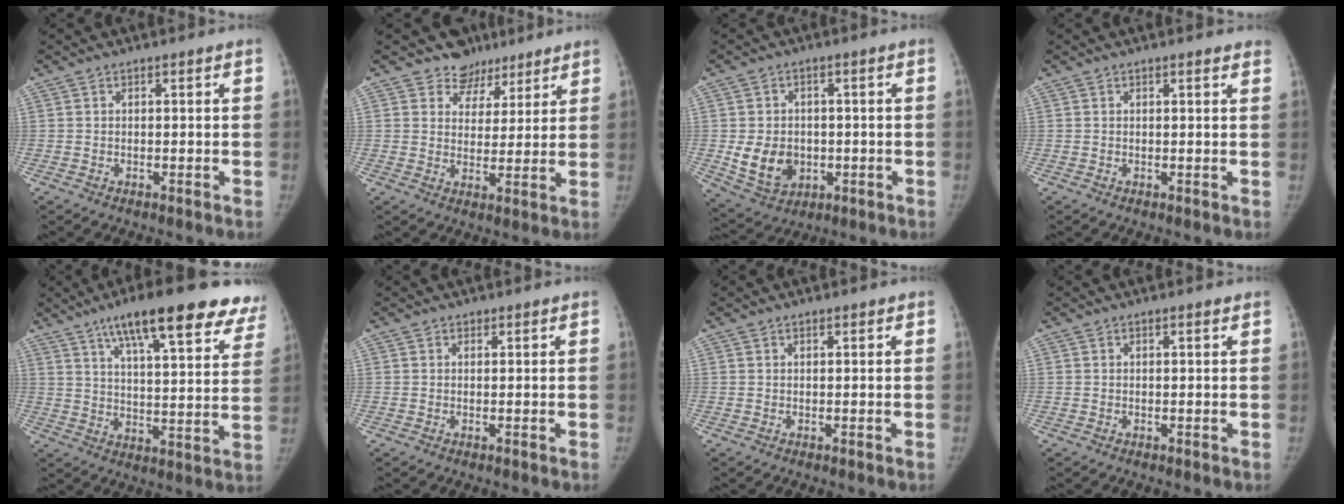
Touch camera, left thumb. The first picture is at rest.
{"total": 7.2, "force": [5.2, 4.9, -0.2], "torque": [0.038, -0.036, 0.073]}
{"total": 9.1, "force": [-1.1, 7.3, 5.3], "torque": [-0.067, -0.003, -0.001]}
{"total": 1.4, "force": [1.1, 0.4, 0.7], "torque": [-0.002, -0.001, 0.012]}
{"total": 23.9, "force": [16.0, 6.4, 16.6], "torque": [-0.197, -0.036, 0.218]}
{"total": 0.6, "force": [0.5, 0.4, 0.0], "torque": [0.003, -0.003, 0.006]}
{"total": 0.8, "force": [0.6, 0.4, 0.3], "torque": [-0.003, -0.003, 0.006]}
{"total": 0.6, "force": [0.4, 0.2, 0.4], "torque": [-0.006, -0.002, 0.005]}